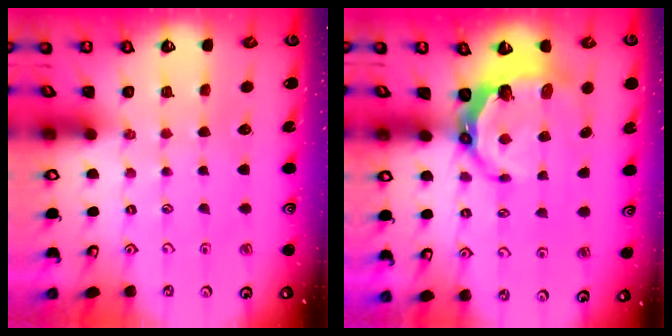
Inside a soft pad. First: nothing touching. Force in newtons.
{"total": 7.0, "press": 5.6, "slide": 4.2}